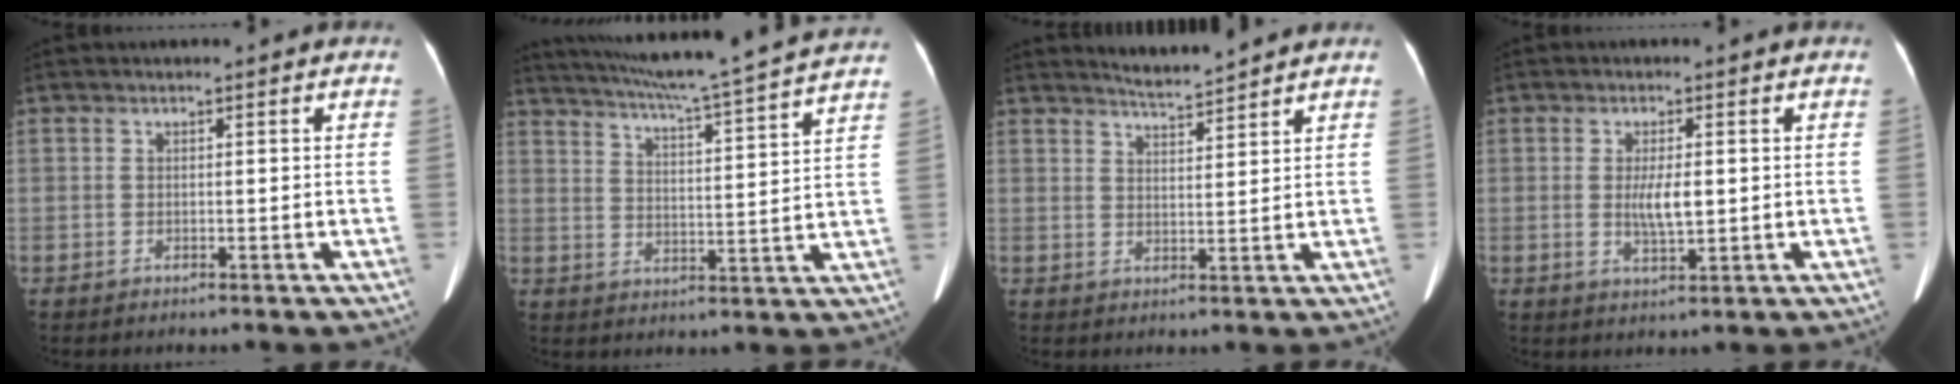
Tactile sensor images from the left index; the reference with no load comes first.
{"total": 21.1, "force": [18.8, -1.3, 9.3], "torque": [-0.164, -0.020, 0.255]}
{"total": 4.0, "force": [3.9, -0.6, 0.5], "torque": [-0.016, -0.001, 0.070]}
{"total": 3.9, "force": [0.2, 0.9, 3.8], "torque": [-0.072, -0.005, 0.005]}